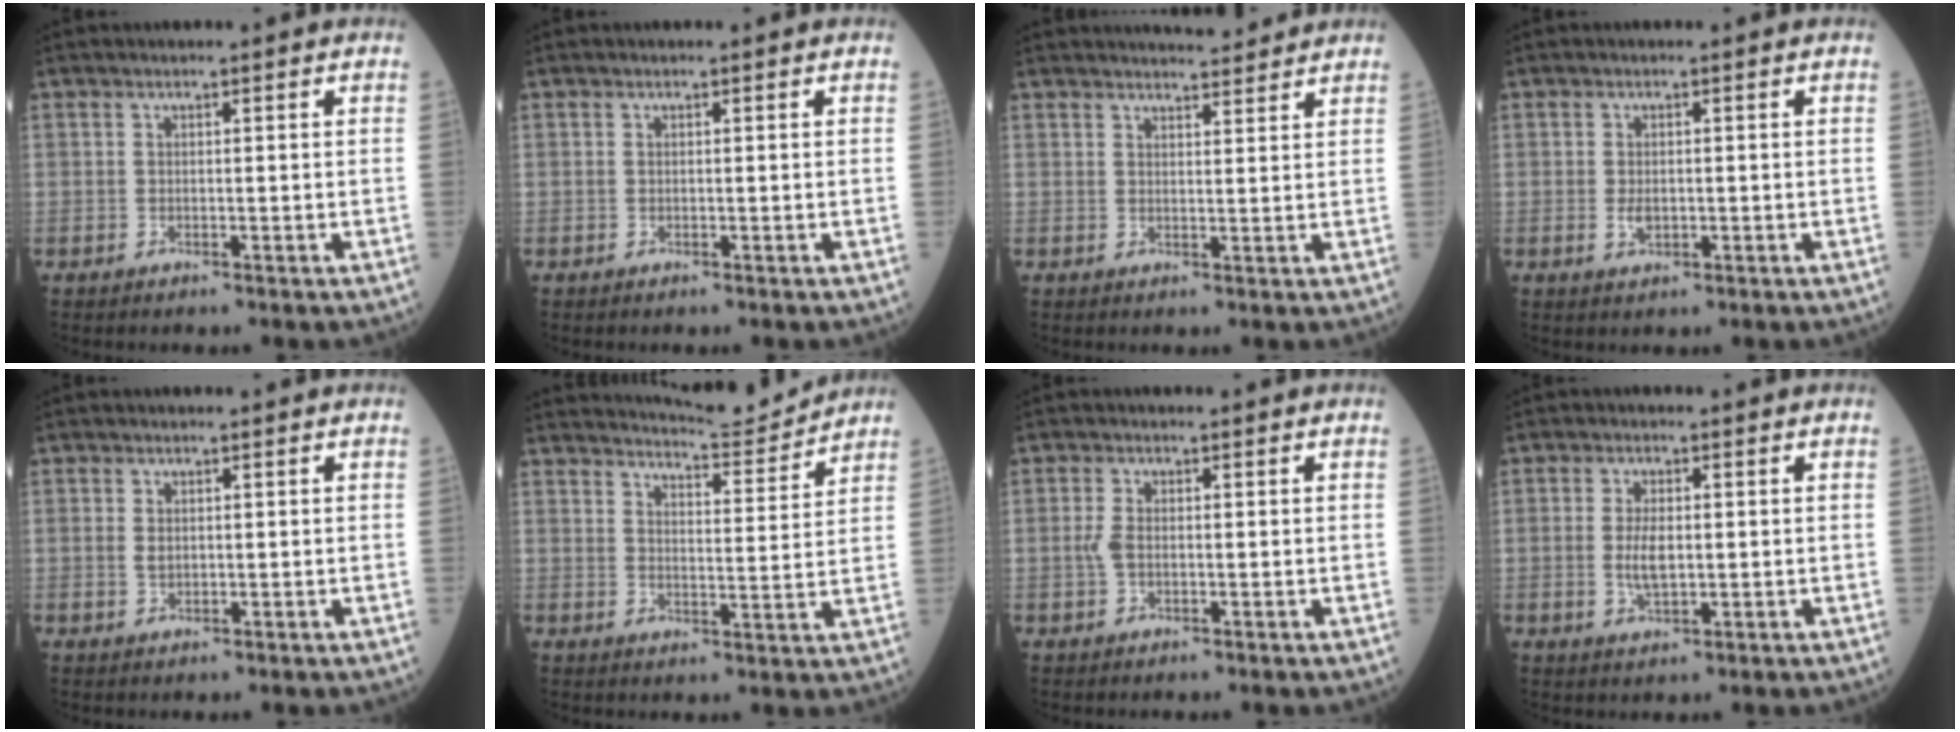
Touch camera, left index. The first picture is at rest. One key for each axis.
{"total": 0.0}
{"total": 5.6, "fx": 5.4, "fy": 0.7, "fz": 1.4, "tx": -0.023, "ty": 0.013, "tz": 0.069}
{"total": 1.8, "fx": -0.3, "fy": 1.0, "fz": 1.4, "tx": -0.032, "ty": -0.001, "tz": -0.002}
{"total": 1.3, "fx": 0.1, "fy": 0.9, "fz": 1.0, "tx": -0.021, "ty": 0.002, "tz": 0.004}
{"total": 8.5, "fx": 8.4, "fy": -0.5, "fz": 0.6, "tx": -0.020, "ty": -0.010, "tz": 0.120}
{"total": 1.9, "fx": -0.3, "fy": 0.9, "fz": 1.6, "tx": -0.042, "ty": 0.000, "tz": -0.008}
{"total": 3.7, "fx": -0.2, "fy": 1.3, "fz": 3.4, "tx": -0.074, "ty": -0.004, "tz": -0.002}